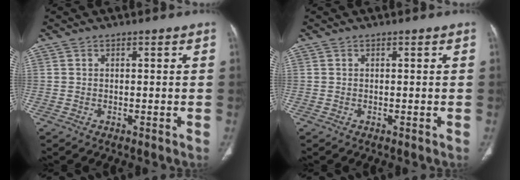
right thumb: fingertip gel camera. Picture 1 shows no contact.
{"total": 0.0}